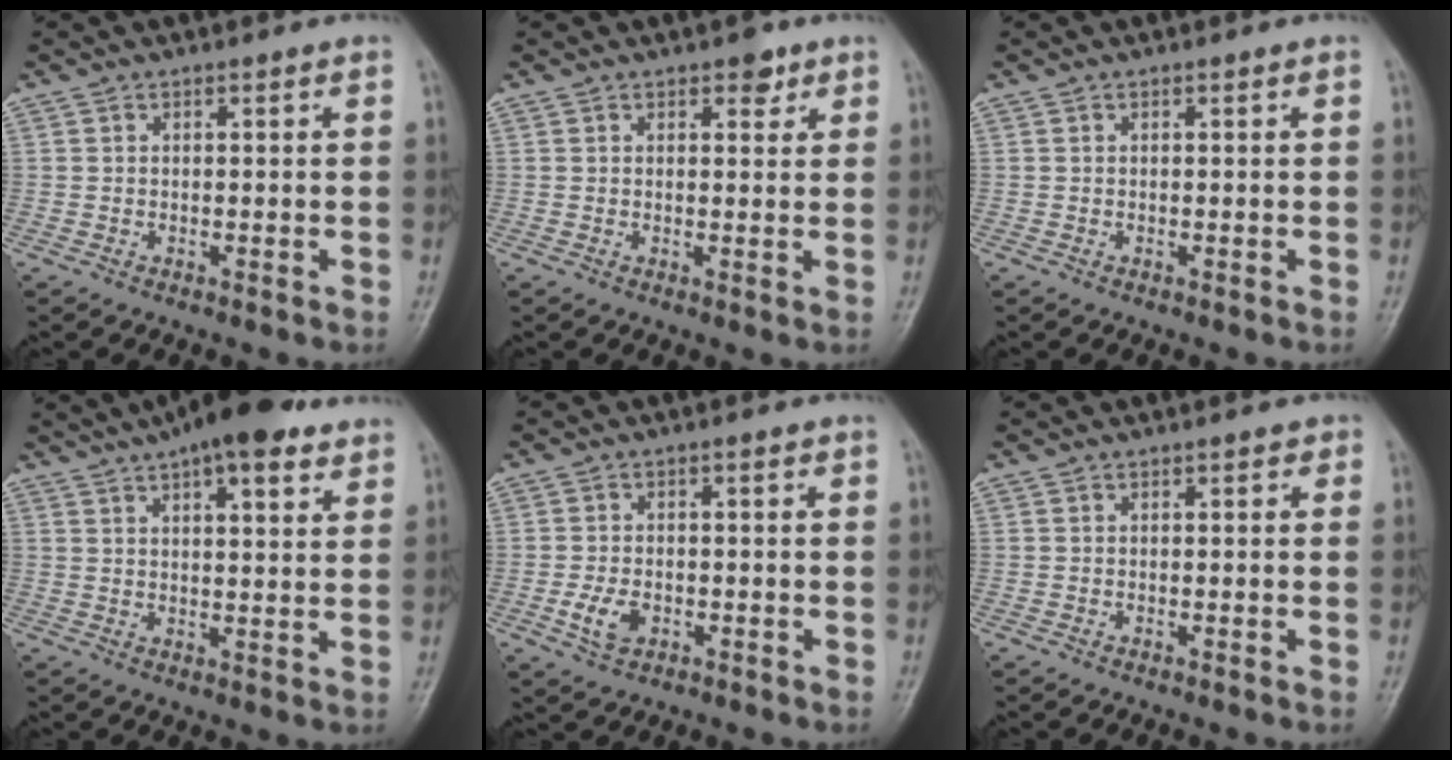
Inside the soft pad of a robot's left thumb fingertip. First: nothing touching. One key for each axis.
{"total": 2.9, "fx": 1.8, "fy": 1.6, "fz": 1.6, "tx": -0.005, "ty": -0.006, "tz": 0.021}
{"total": 0.0}
{"total": 14.0, "fx": 9.2, "fy": 4.8, "fz": 9.4, "tx": -0.113, "ty": -0.014, "tz": 0.135}
{"total": 4.4, "fx": -1.4, "fy": 2.9, "fz": 2.9, "tx": -0.055, "ty": 0.002, "tz": -0.026}
{"total": 1.1, "fx": 0.4, "fy": 0.6, "fz": 0.8, "tx": -0.002, "ty": 0.002, "tz": 0.002}